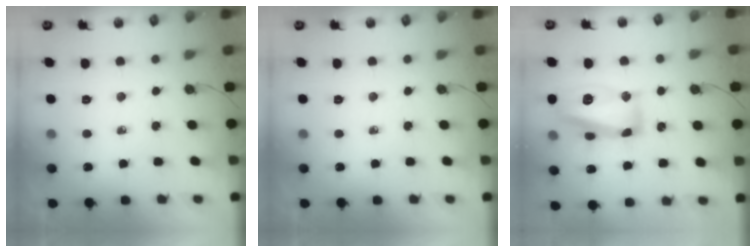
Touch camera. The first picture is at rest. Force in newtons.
{"total": 0.0}
{"total": 14.6, "press": 14.5, "slide": 1.1}